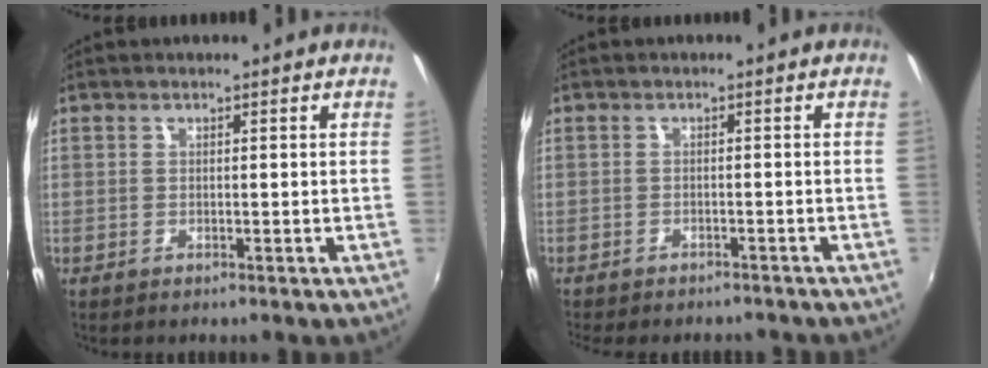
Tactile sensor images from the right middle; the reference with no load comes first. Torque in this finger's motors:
{"motor_torque": [1.03, -1.11, 0.24, 0.13]}